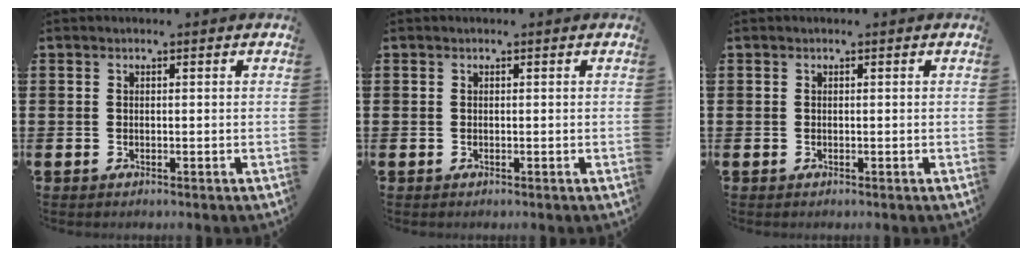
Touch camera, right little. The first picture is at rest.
{"total": 0.0}
{"total": 0.0}